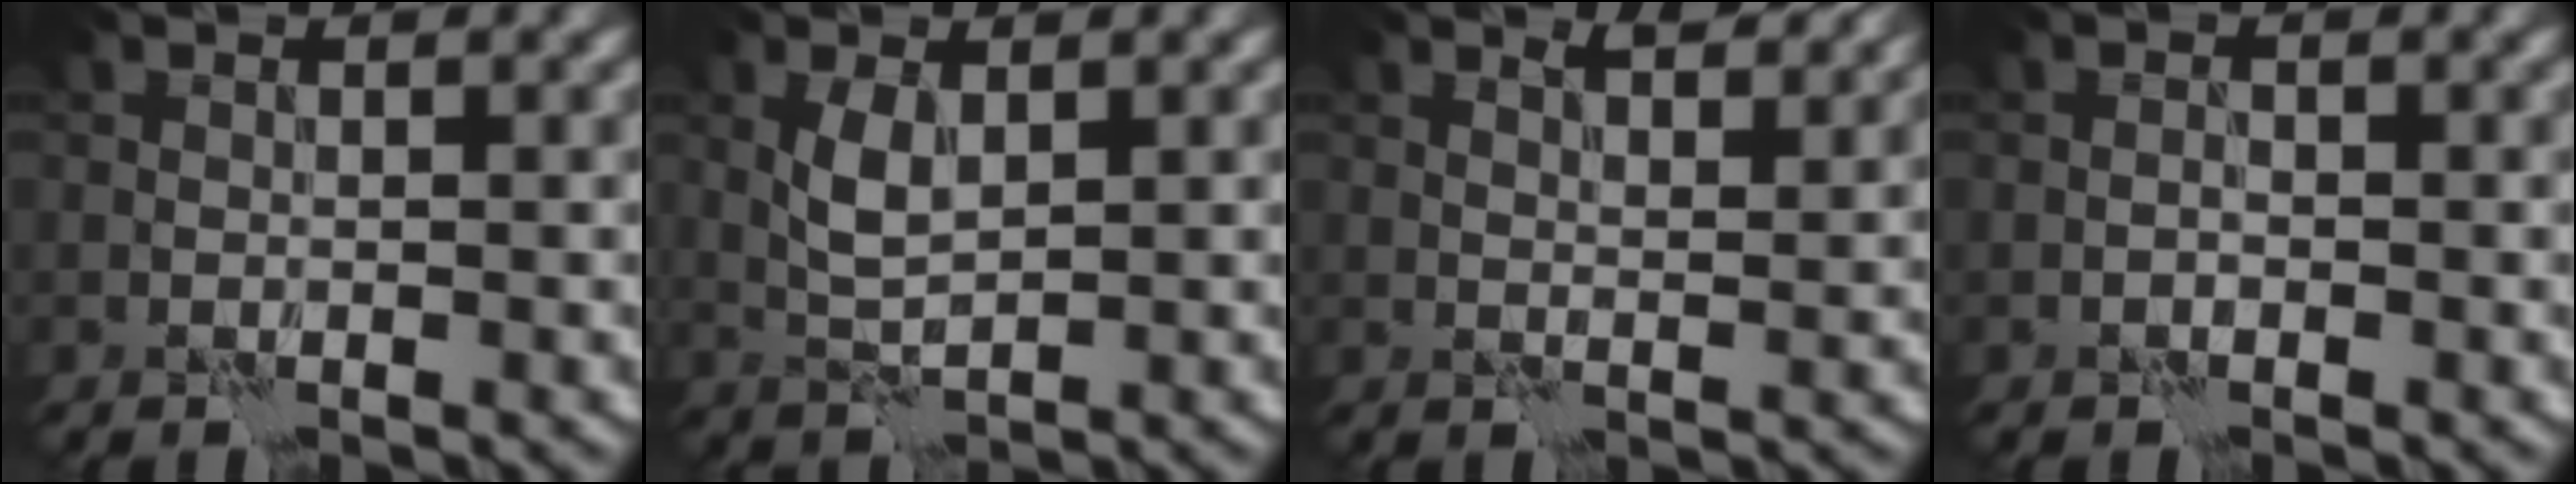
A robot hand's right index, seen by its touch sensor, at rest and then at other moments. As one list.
[{"total": 2.7, "force": [0.7, 1.1, 2.3], "torque": [-0.053, 0.002, 0.016]}, {"total": 3.6, "force": [2.8, 0.9, 2.1], "torque": [-0.029, 0.004, 0.035]}, {"total": 0.5, "force": [-0.3, 0.2, 0.3], "torque": [-0.003, 0.004, -0.008]}]